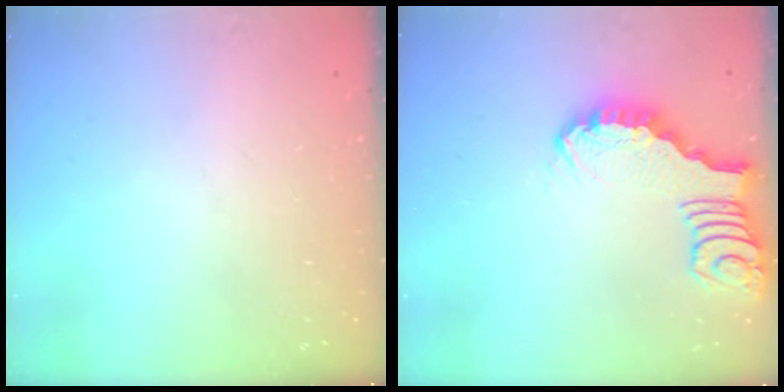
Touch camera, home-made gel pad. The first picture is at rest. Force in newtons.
{"total": 2.4, "press": 2.4, "slide": 0.2}